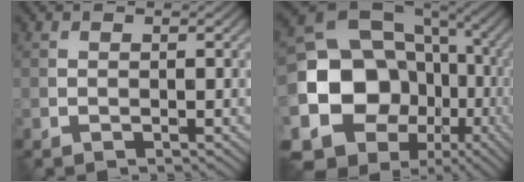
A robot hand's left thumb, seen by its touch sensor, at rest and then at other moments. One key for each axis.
{"total": 18.6, "fx": -3.6, "fy": 15.6, "fz": 9.5, "tx": -0.199, "ty": -0.033, "tz": -0.049}